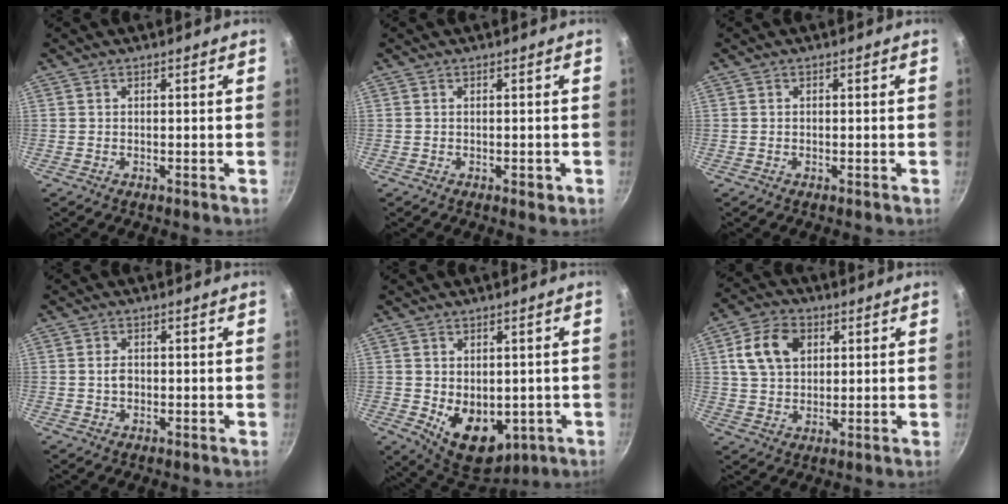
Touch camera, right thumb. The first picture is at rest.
{"total": 1.0, "force": [-0.4, 0.5, 0.8], "torque": [-0.007, -0.001, -0.004]}
{"total": 0.0}
{"total": 2.1, "force": [-0.1, 1.5, 1.5], "torque": [-0.024, 0.003, -0.002]}
{"total": 12.0, "force": [-2.7, 7.8, 8.8], "torque": [-0.105, -0.011, -0.015]}
{"total": 10.5, "force": [3.2, 7.4, 6.6], "torque": [-0.107, 0.003, 0.056]}